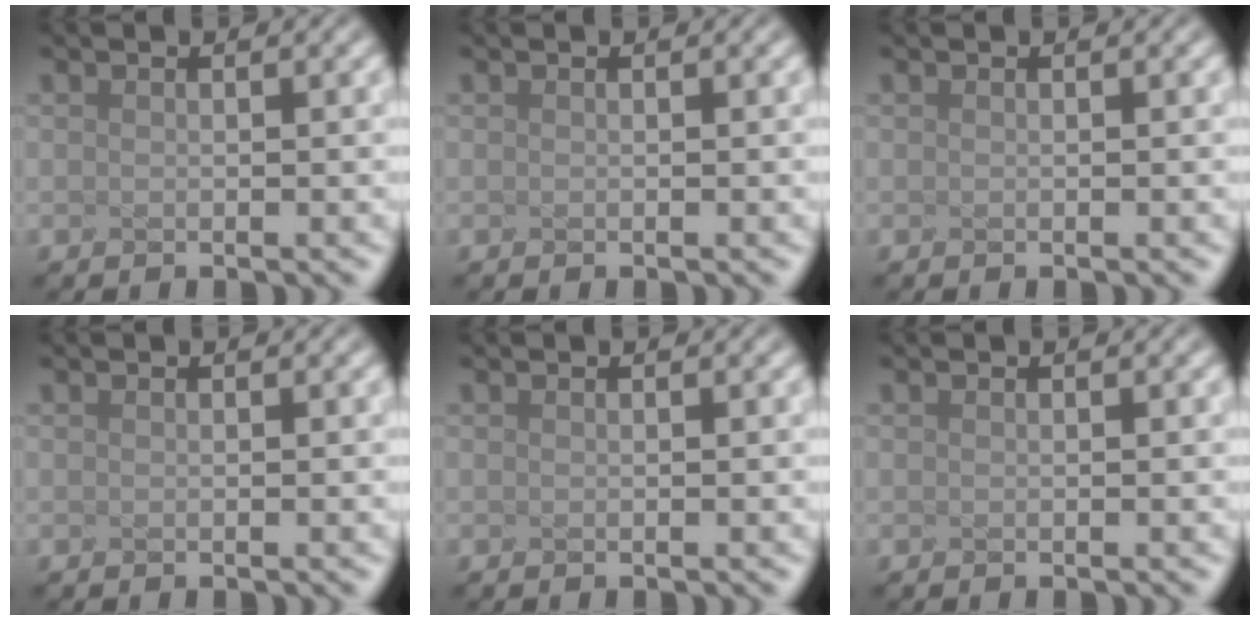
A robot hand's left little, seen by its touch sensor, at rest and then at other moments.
{"total": 0.0}
{"total": 0.0}
{"total": 0.0}
{"total": 0.0}
{"total": 0.0}